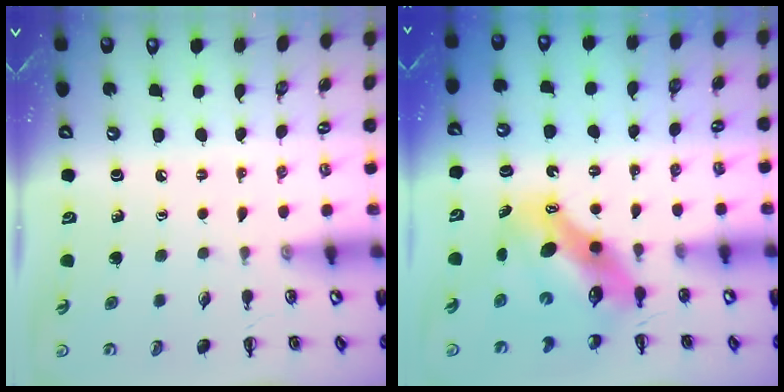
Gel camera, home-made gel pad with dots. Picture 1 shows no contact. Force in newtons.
{"total": 8.9, "press": 8.6, "slide": 2.3}